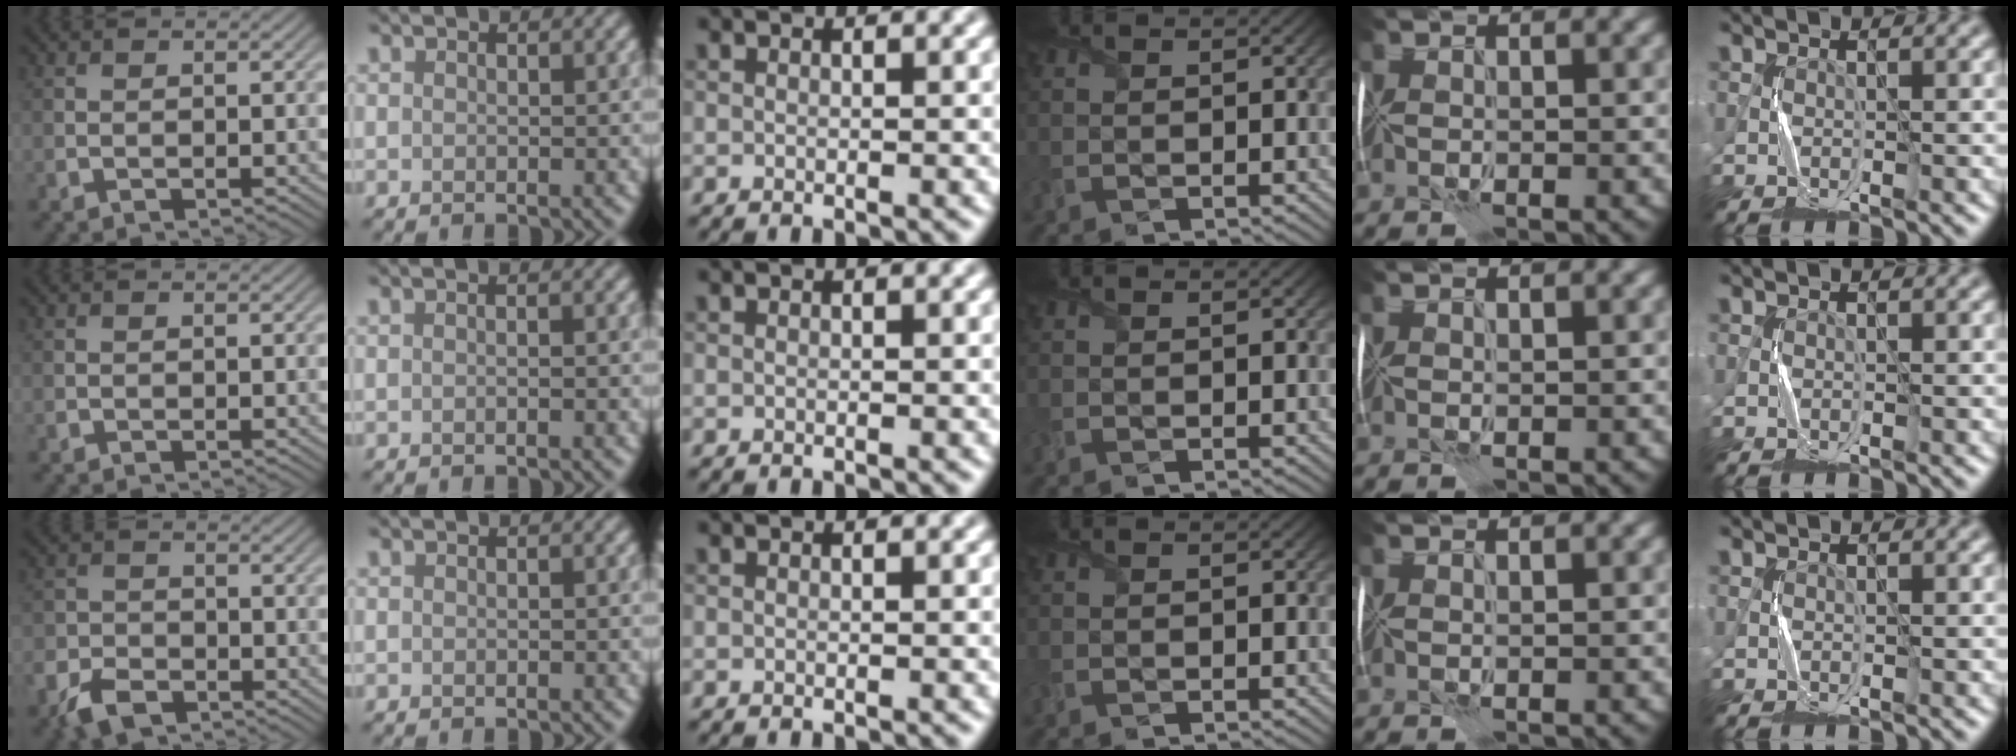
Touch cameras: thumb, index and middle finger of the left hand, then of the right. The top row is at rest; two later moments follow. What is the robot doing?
{"motion": "fold", "object": "plastic wrap"}